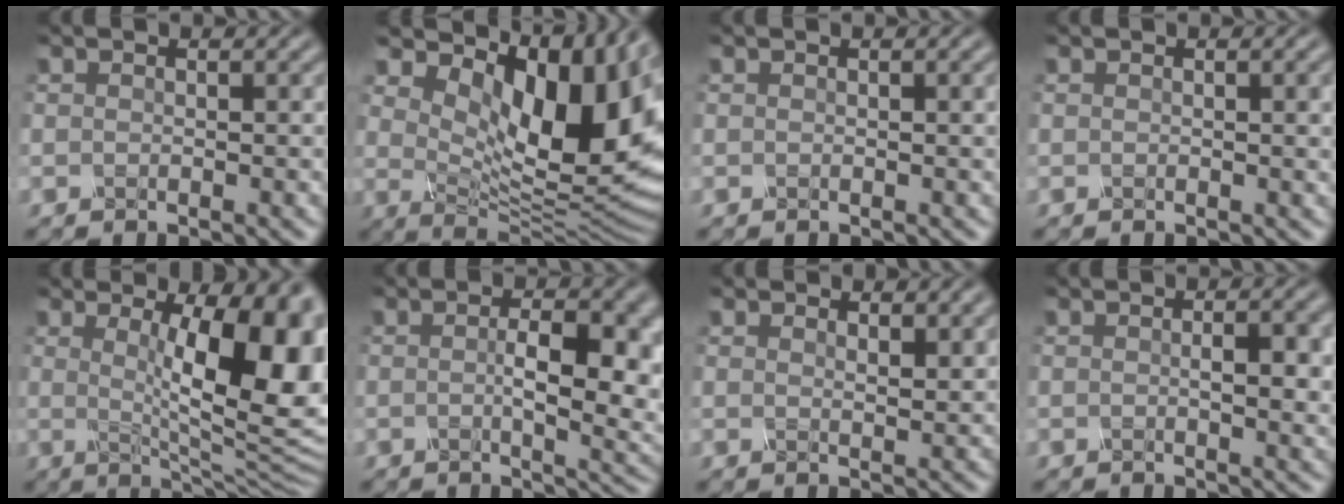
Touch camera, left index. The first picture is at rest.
{"total": 13.5, "force": [4.9, 6.1, 10.9], "torque": [-0.149, 0.003, 0.084]}
{"total": 0.7, "force": [0.2, 0.1, 0.6], "torque": [-0.008, -0.001, 0.005]}
{"total": 1.3, "force": [0.3, 0.3, 1.3], "torque": [-0.013, -0.002, 0.007]}
{"total": 12.7, "force": [1.5, 4.0, 11.9], "torque": [-0.135, -0.006, 0.025]}
{"total": 7.4, "force": [-0.2, 2.8, 6.9], "torque": [-0.094, -0.006, 0.002]}
{"total": 1.7, "force": [1.3, 0.5, 0.9], "torque": [-0.016, -0.003, 0.025]}
{"total": 3.2, "force": [-0.1, 0.9, 3.0], "torque": [-0.048, -0.002, 0.001]}